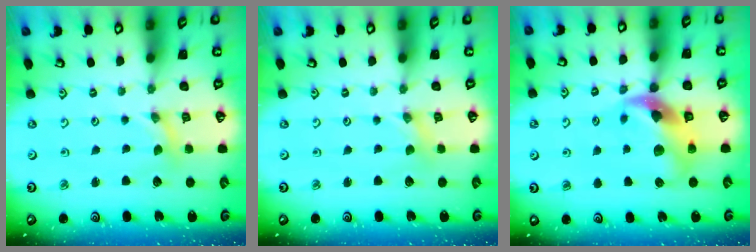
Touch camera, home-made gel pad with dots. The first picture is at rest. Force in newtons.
{"total": 0.0}
{"total": 12.4, "press": 12.2, "slide": 2.2}